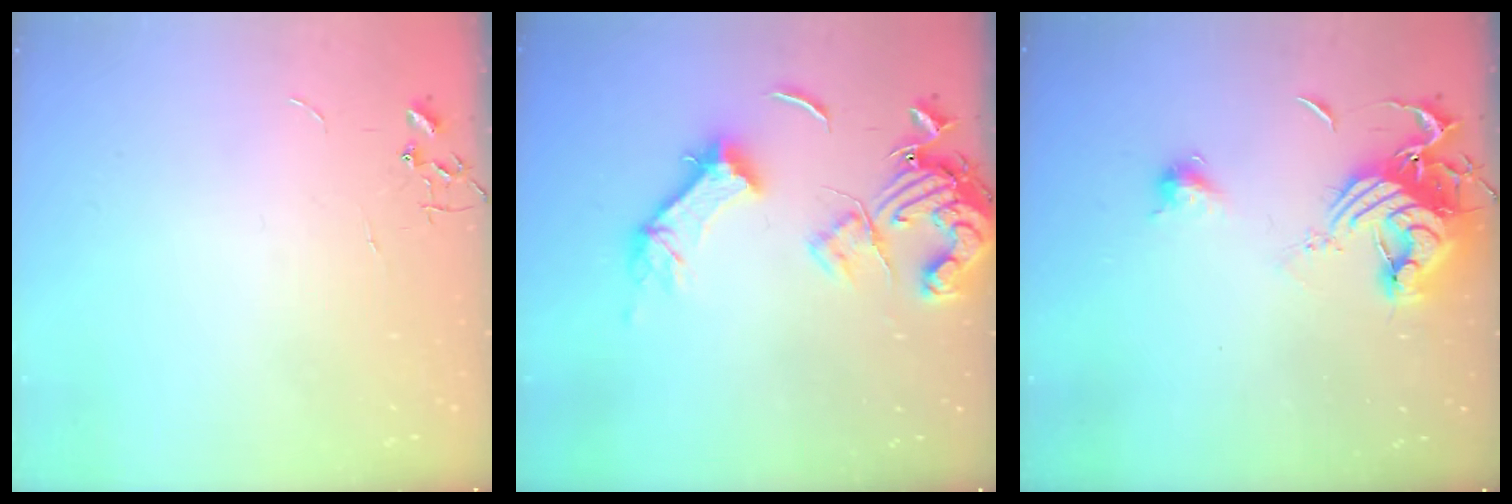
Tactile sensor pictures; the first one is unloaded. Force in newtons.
{"total": 15.3, "press": 15.2, "slide": 2.0}
{"total": 14.9, "press": 14.9, "slide": 1.1}